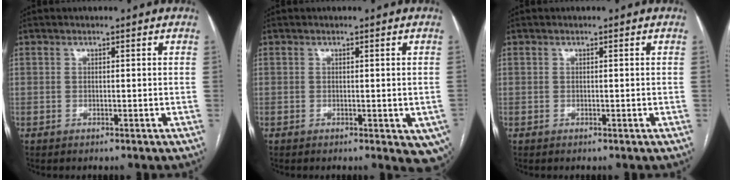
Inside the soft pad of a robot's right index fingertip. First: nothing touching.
{"total": 5.9, "force": [-2.3, 2.7, 4.8], "torque": [-0.034, -0.008, -0.031]}
{"total": 0.0}